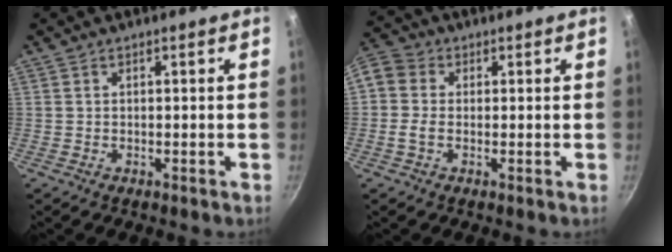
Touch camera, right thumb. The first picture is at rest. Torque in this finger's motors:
{"motor_torque": [-0.38, 1.33, 0.52, -0.42, 0.36]}